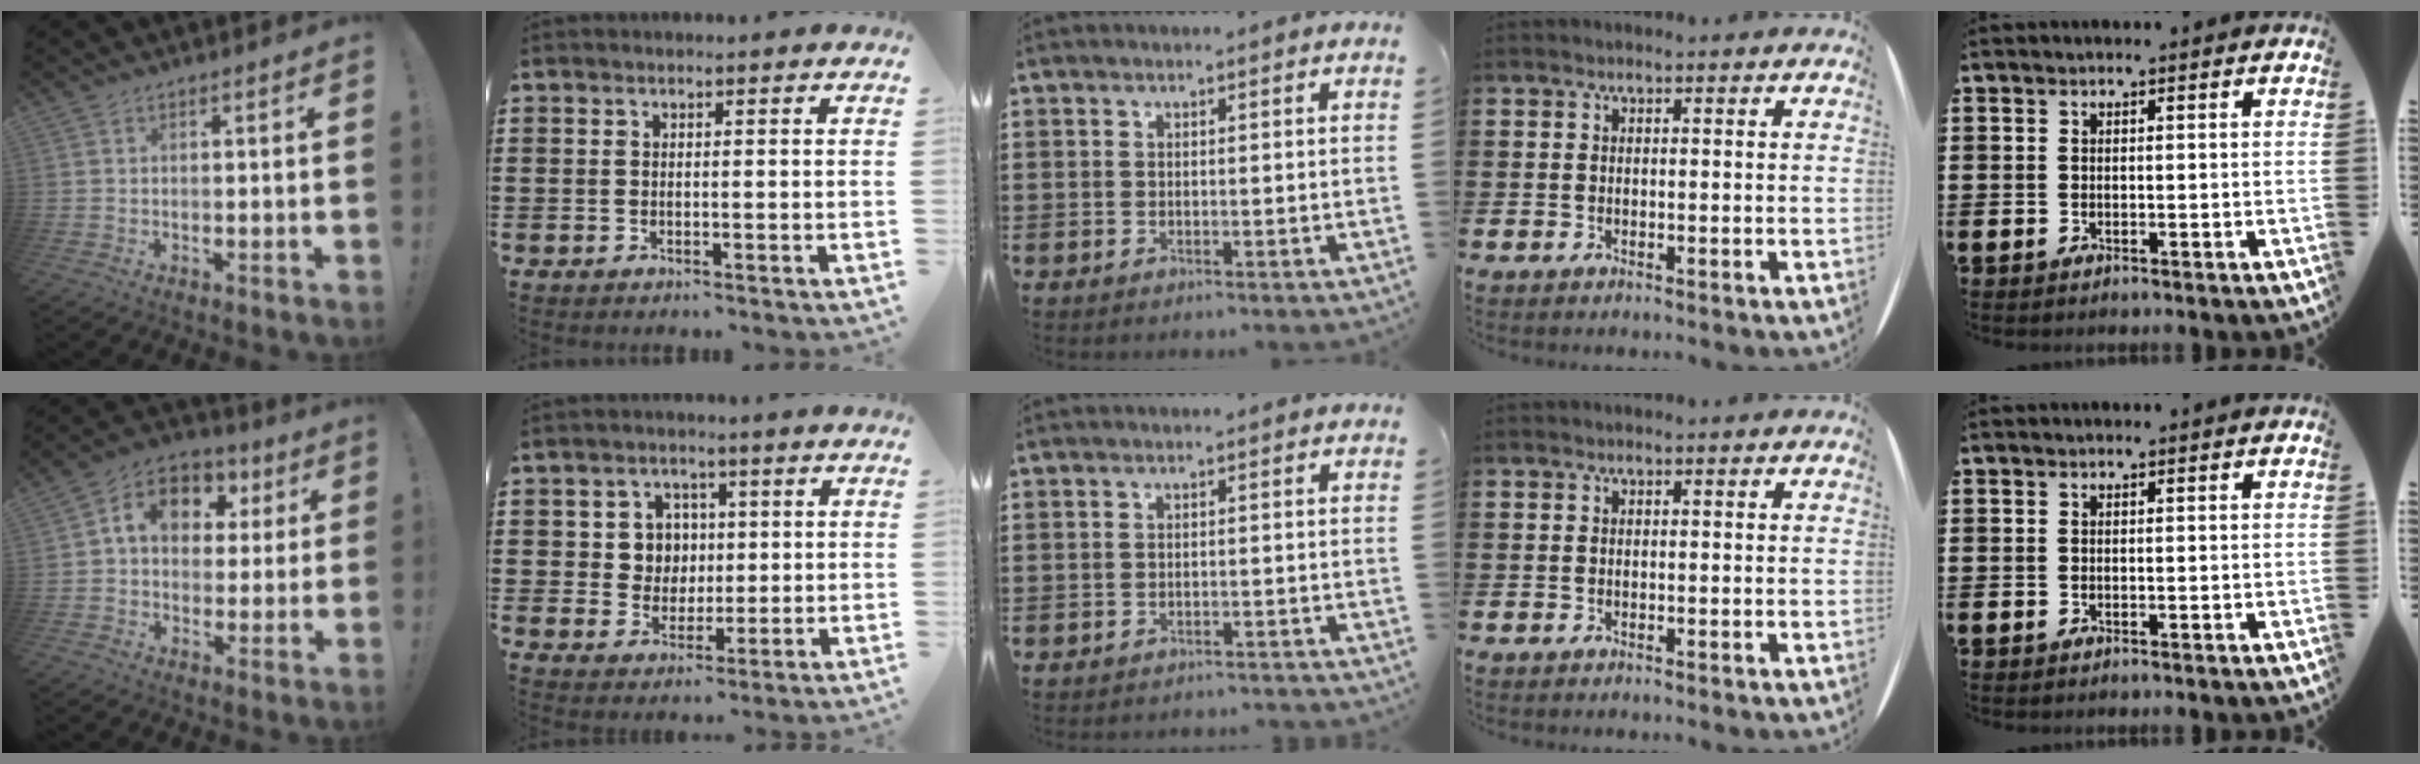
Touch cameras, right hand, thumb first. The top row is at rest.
{"thumb": {"total": 11.3, "force": [2.9, 9.1, 6.1], "torque": [-0.095, 0.004, 0.060]}, "index": {"total": 5.2, "force": [1.1, 5.0, 1.3], "torque": [-0.050, 0.018, 0.017]}, "middle": {"total": 1.6, "force": [-1.6, 0.0, -0.1], "torque": [-0.006, 0.000, -0.034]}}